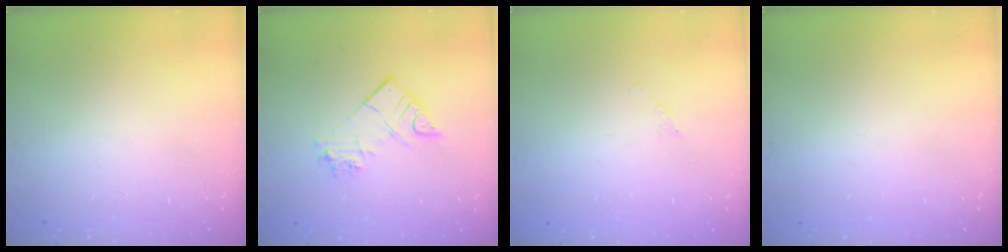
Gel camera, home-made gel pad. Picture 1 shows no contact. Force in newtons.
{"total": 10.0, "press": 9.9, "slide": 0.9}
{"total": 1.2, "press": 1.2, "slide": 0.2}
{"total": 0.7, "press": 0.6, "slide": 0.1}